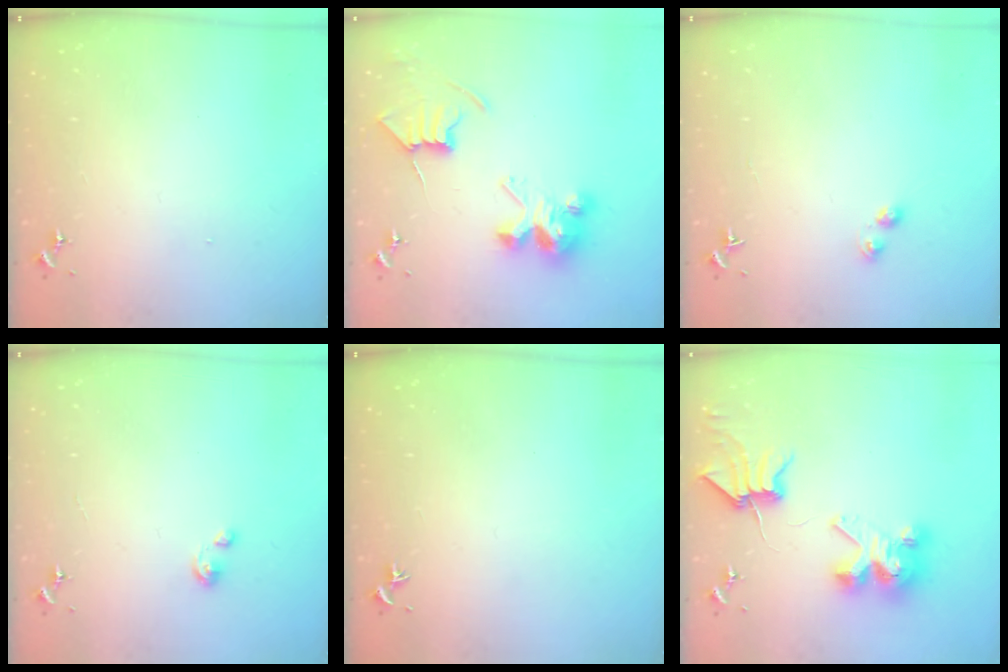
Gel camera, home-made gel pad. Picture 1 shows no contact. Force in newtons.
{"total": 9.8, "press": 9.7, "slide": 0.9}
{"total": 2.3, "press": 2.2, "slide": 0.3}
{"total": 2.3, "press": 2.3, "slide": 0.2}
{"total": 0.0}
{"total": 8.7, "press": 8.6, "slide": 1.2}